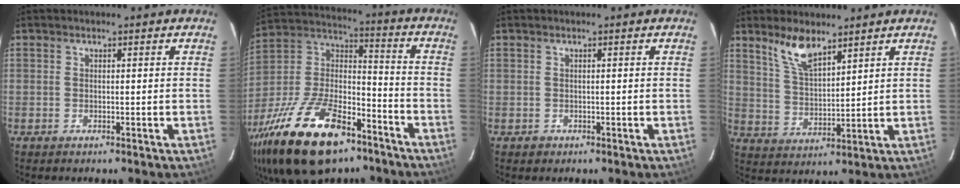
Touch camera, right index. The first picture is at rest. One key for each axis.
{"total": 28.1, "fx": -17.3, "fy": 12.7, "fz": 18.2, "tx": -0.372, "ty": -0.012, "tz": -0.288}
{"total": 1.3, "fx": -0.4, "fy": 1.2, "fz": 0.1, "tx": 0.000, "ty": 0.002, "tz": -0.002}
{"total": 7.7, "fx": 5.6, "fy": 2.5, "fz": 4.6, "tx": -0.087, "ty": 0.004, "tz": 0.118}